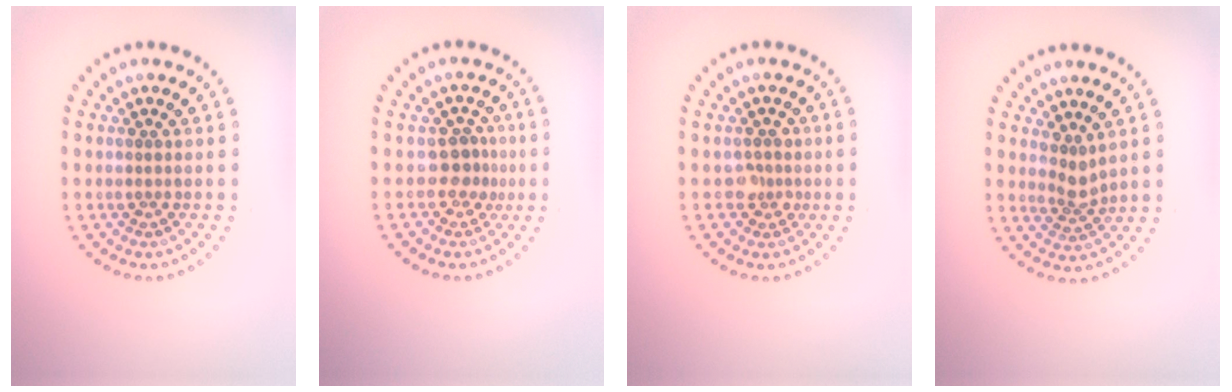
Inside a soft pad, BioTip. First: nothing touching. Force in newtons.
{"total": 2.3, "press": 1.6, "slide": 1.6}
{"total": 1.7, "press": 1.4, "slide": 0.9}
{"total": 1.9, "press": 1.4, "slide": 1.3}